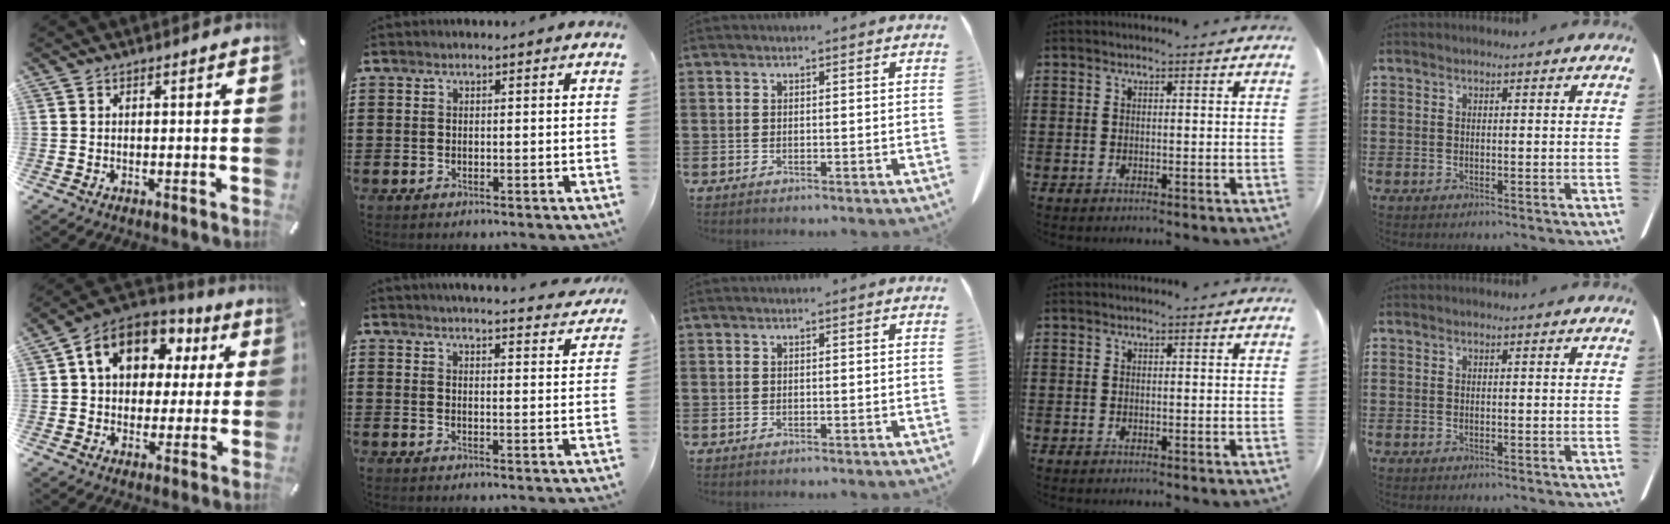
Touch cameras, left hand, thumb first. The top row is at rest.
{"thumb": {"total": 13.3, "force": [4.5, 10.4, 6.9], "torque": [-0.124, -0.004, 0.085]}, "index": {"total": 3.8, "force": [3.8, -0.4, 0.5], "torque": [-0.016, -0.025, 0.066]}}